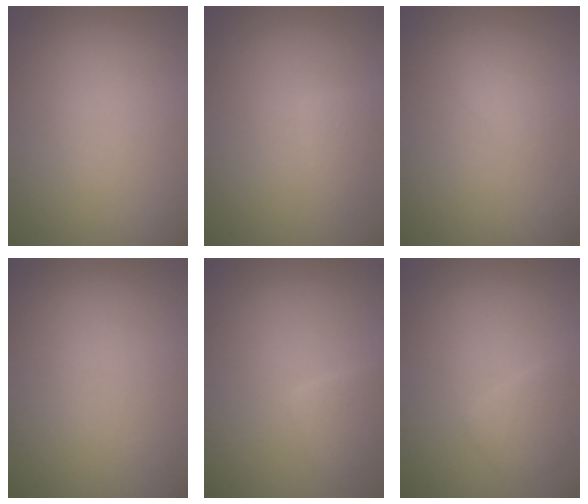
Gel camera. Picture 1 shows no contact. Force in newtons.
{"total": 1.2, "press": 1.2, "slide": 0.1}
{"total": 1.0, "press": 1.0, "slide": 0.0}
{"total": 0.0}
{"total": 1.9, "press": 1.9, "slide": 0.0}
{"total": 1.6, "press": 1.6, "slide": 0.1}